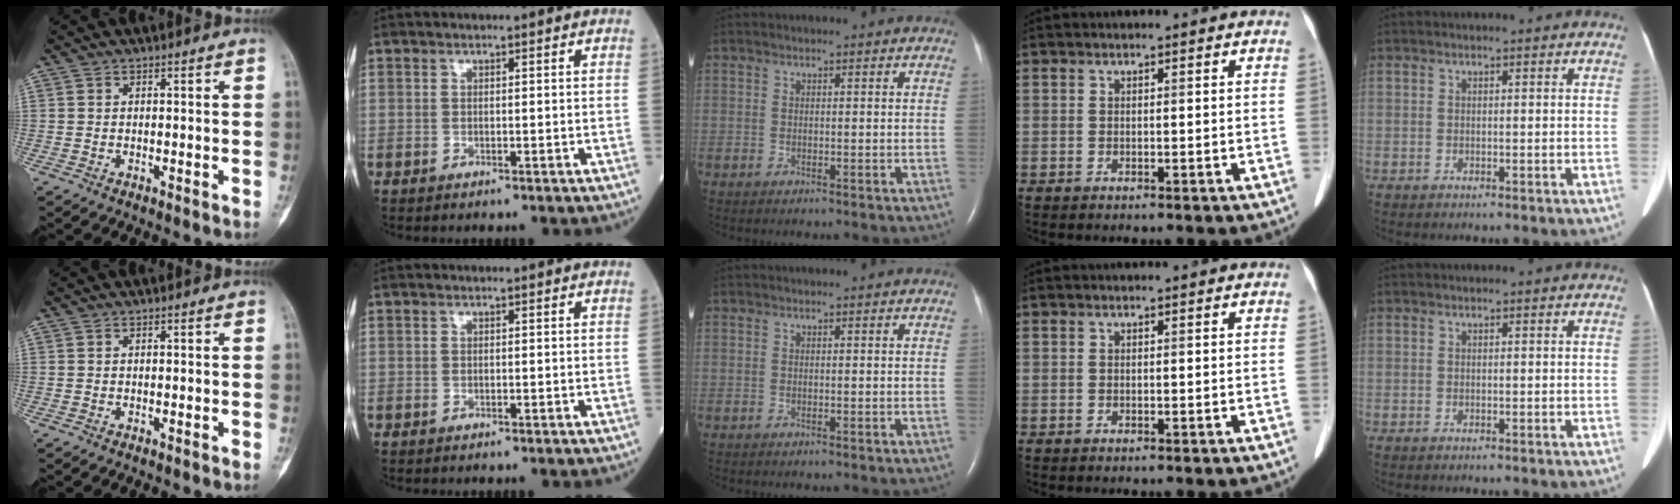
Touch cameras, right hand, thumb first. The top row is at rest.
{}